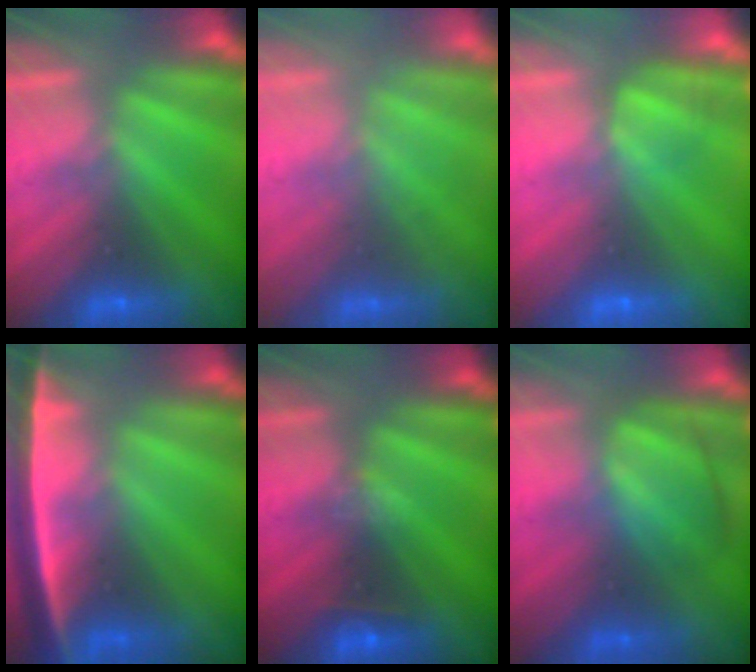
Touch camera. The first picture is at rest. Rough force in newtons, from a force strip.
{"total": 2.2}
{"total": 4.5}
{"total": 7.8}
{"total": 2.7}
{"total": 2.9}